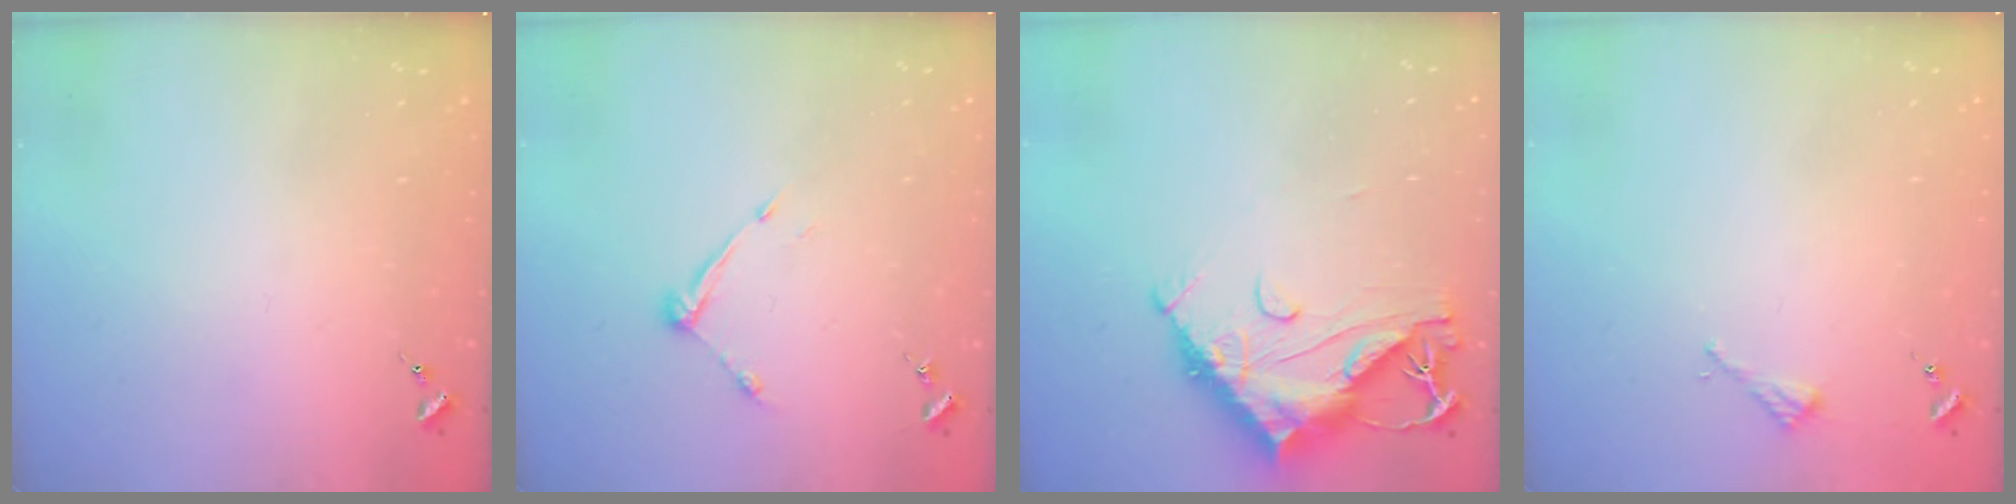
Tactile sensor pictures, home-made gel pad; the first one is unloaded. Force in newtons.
{"total": 7.3, "press": 7.3, "slide": 0.5}
{"total": 15.1, "press": 15.1, "slide": 1.2}
{"total": 2.2, "press": 2.2, "slide": 0.2}